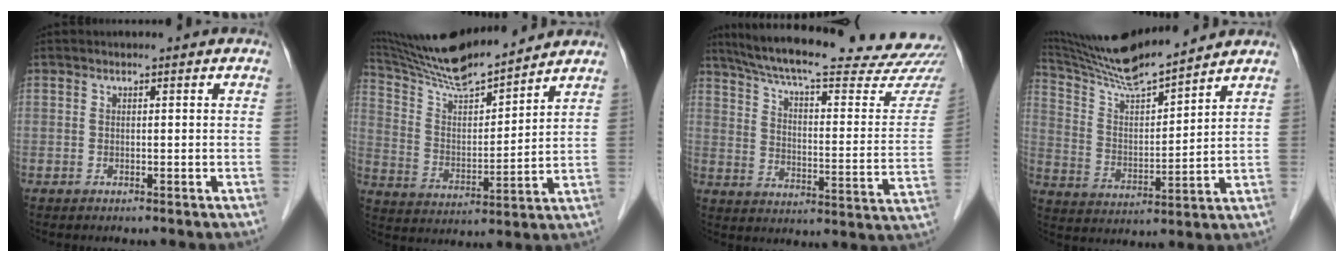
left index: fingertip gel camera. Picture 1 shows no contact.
{"total": 15.8, "force": [14.7, 1.1, 5.8], "torque": [-0.115, 0.009, 0.266]}
{"total": 29.8, "force": [26.8, 2.8, 12.7], "torque": [-0.199, -0.065, 0.347]}
{"total": 14.2, "force": [13.2, -0.1, 5.0], "torque": [-0.104, 0.011, 0.244]}